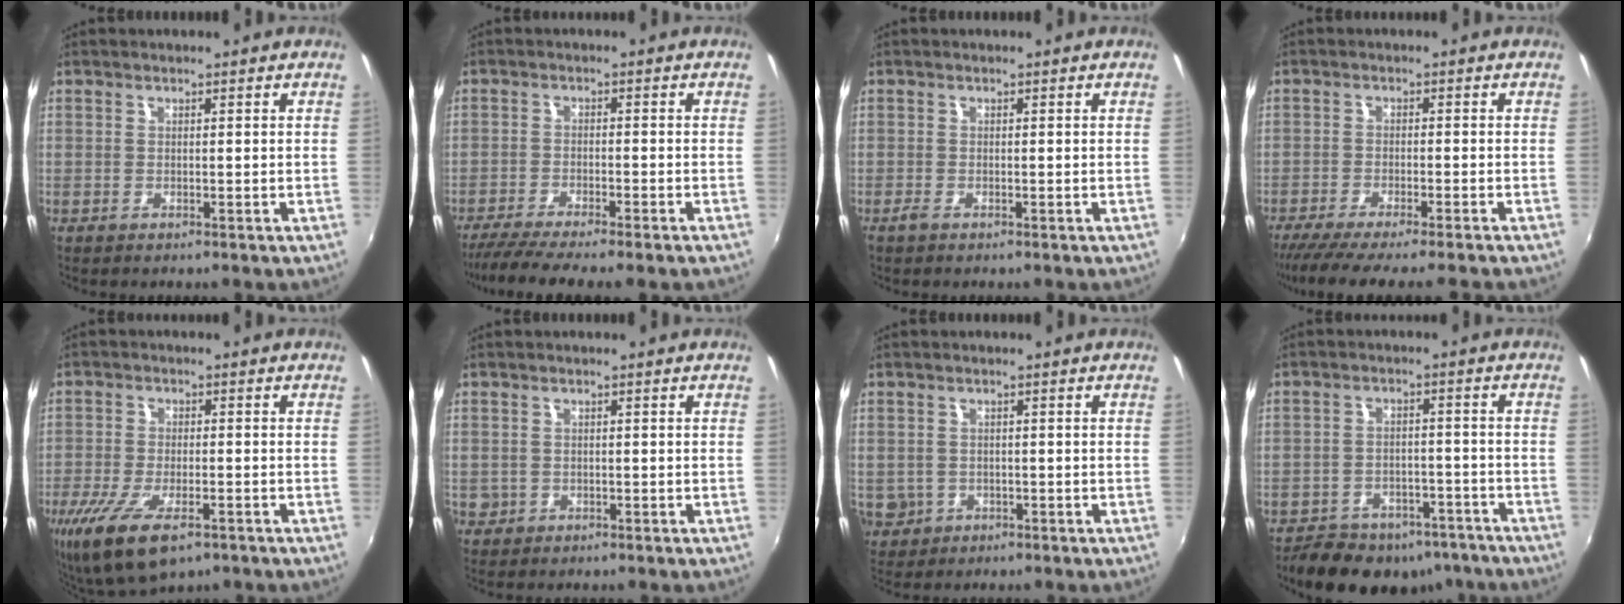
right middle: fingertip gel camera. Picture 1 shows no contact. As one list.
[{"total": 9.1, "force": [-7.8, -0.1, 4.6], "torque": [-0.108, -0.029, -0.129]}, {"total": 1.1, "force": [-0.8, 0.3, 0.6], "torque": [-0.013, -0.004, -0.017]}, {"total": 9.6, "force": [-8.4, -0.6, 4.7], "torque": [-0.098, -0.034, -0.136]}, {"total": 13.4, "force": [-7.6, 5.4, 9.7], "torque": [-0.215, -0.053, -0.130]}, {"total": 2.1, "force": [-0.5, 2.0, 0.4], "torque": [-0.012, -0.004, -0.006]}, {"total": 5.8, "force": [-1.2, 5.3, 1.9], "torque": [-0.056, -0.003, -0.007]}, {"total": 16.6, "force": [-12.6, 8.6, 6.6], "torque": [-0.145, 0.007, -0.158]}]